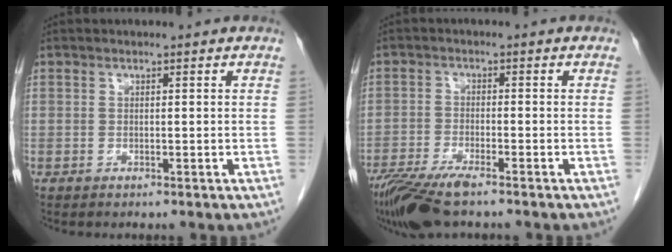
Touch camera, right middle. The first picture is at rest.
{"total": 8.6, "force": [-6.4, 1.3, 5.6], "torque": [-0.103, -0.021, -0.113]}